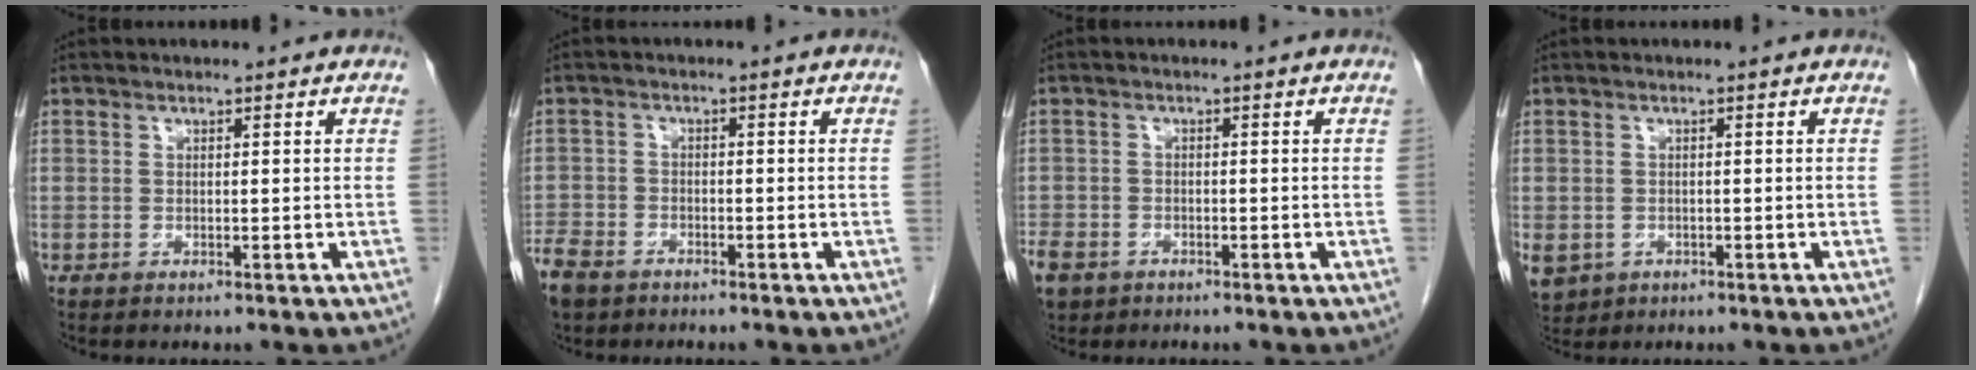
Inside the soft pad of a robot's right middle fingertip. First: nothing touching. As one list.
[{"total": 6.6, "force": [-5.1, 3.5, 2.4], "torque": [-0.055, -0.006, -0.092]}, {"total": 7.7, "force": [-4.7, 5.3, 2.9], "torque": [-0.081, -0.006, -0.075]}, {"total": 7.4, "force": [-3.2, 6.2, 2.6], "torque": [-0.073, -0.003, -0.041]}]